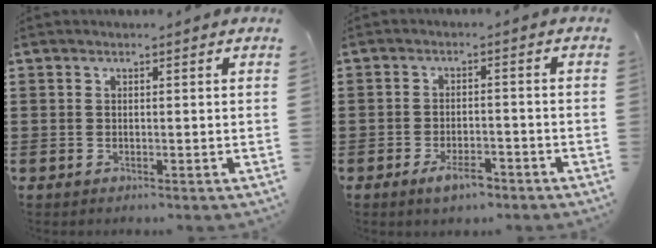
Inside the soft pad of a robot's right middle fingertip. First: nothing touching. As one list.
[{"total": 3.9, "force": [-2.7, 1.5, 2.3], "torque": [-0.043, 0.006, -0.052]}]